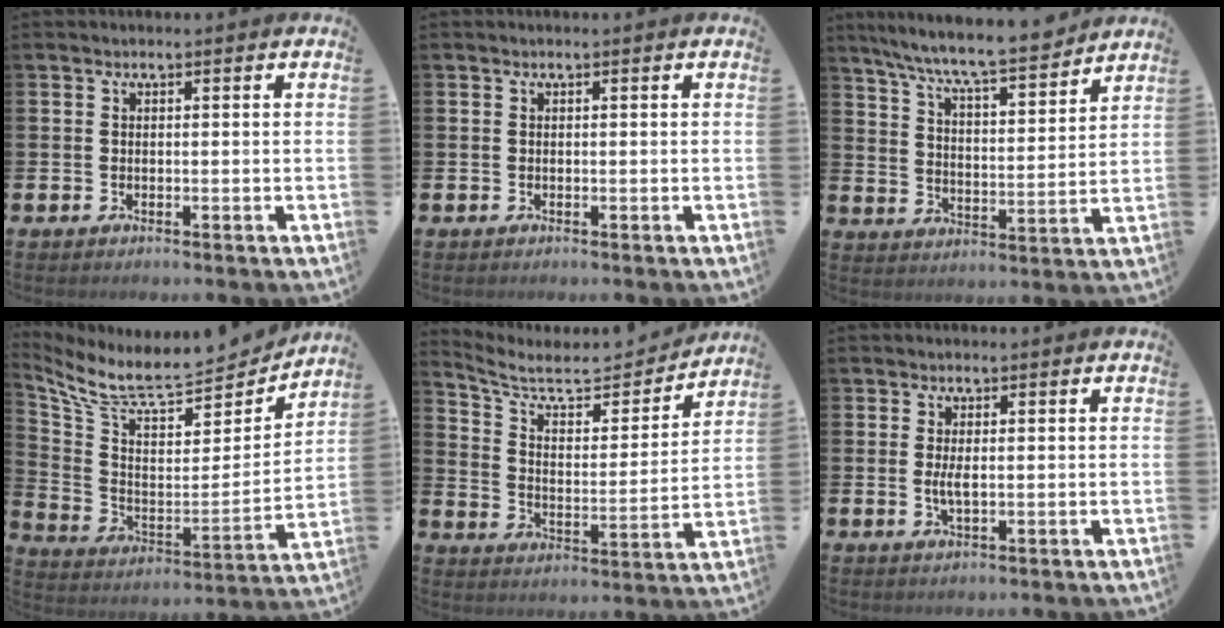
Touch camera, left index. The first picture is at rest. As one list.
[{"total": 0.0}, {"total": 8.4, "force": [7.8, 0.4, 3.0], "torque": [-0.082, -0.057, 0.134]}, {"total": 9.1, "force": [8.2, 1.9, 3.3], "torque": [-0.107, -0.065, 0.139]}, {"total": 7.2, "force": [6.2, 2.4, 2.6], "torque": [-0.080, -0.051, 0.102]}, {"total": 2.2, "force": [0.1, 0.8, 2.1], "torque": [-0.031, -0.002, 0.000]}]